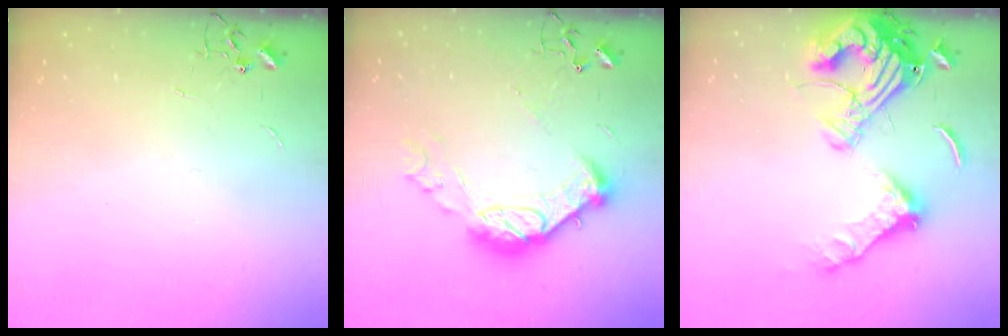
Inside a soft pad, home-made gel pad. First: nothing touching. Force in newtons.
{"total": 15.4, "press": 15.4, "slide": 0.9}
{"total": 18.8, "press": 18.7, "slide": 2.1}